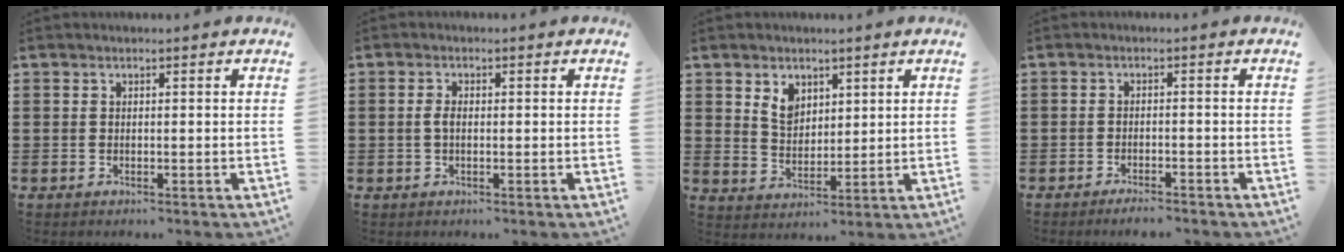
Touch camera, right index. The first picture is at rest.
{"total": 1.9, "force": [-0.1, 0.9, 1.7], "torque": [-0.041, 0.001, -0.005]}
{"total": 4.4, "force": [2.6, 3.0, 1.8], "torque": [-0.047, 0.011, 0.049]}
{"total": 1.7, "force": [-1.6, 0.1, 0.5], "torque": [-0.012, 0.001, -0.030]}